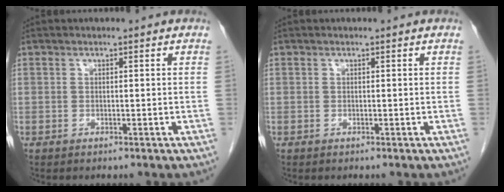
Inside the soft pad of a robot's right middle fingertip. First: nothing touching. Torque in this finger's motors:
{"motor_torque": [0.00, 0.00, 0.00, -0.01]}